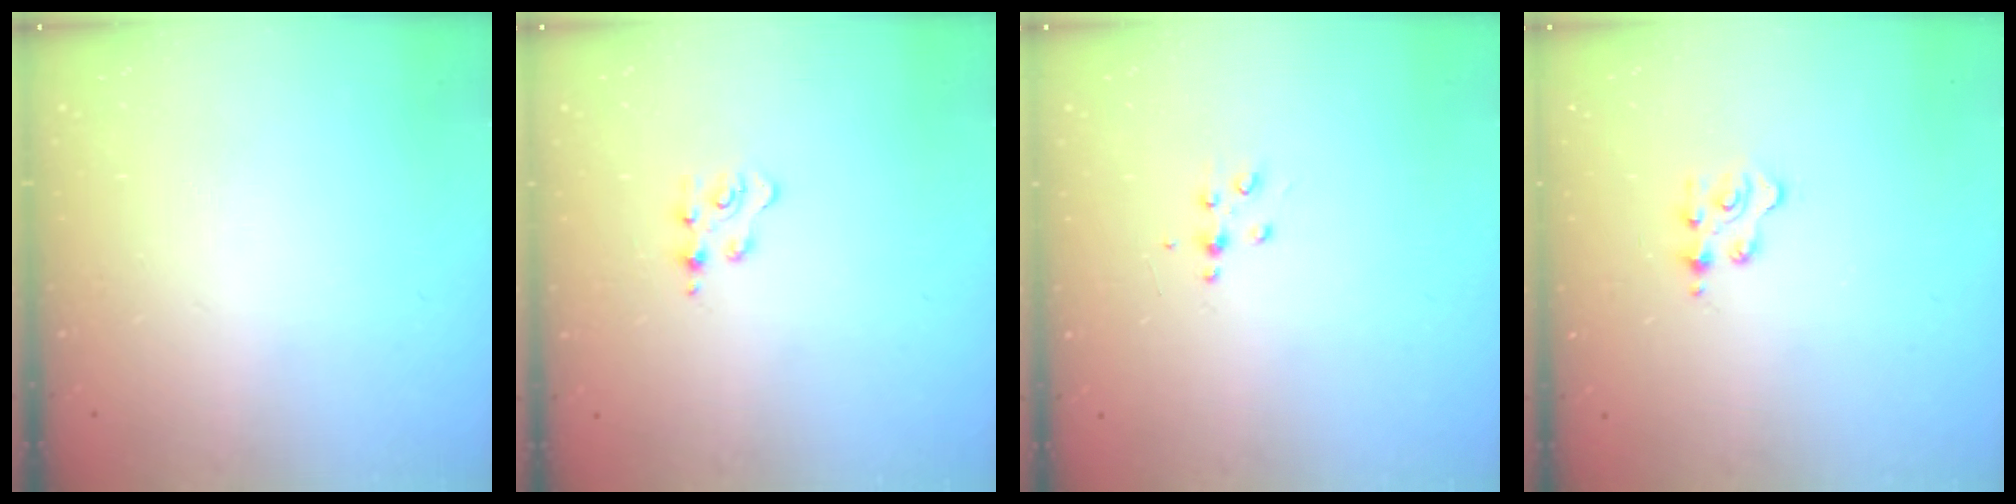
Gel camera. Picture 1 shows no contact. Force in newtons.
{"total": 2.9, "press": 2.9, "slide": 0.4}
{"total": 4.3, "press": 4.3, "slide": 0.5}
{"total": 2.4, "press": 2.3, "slide": 0.5}